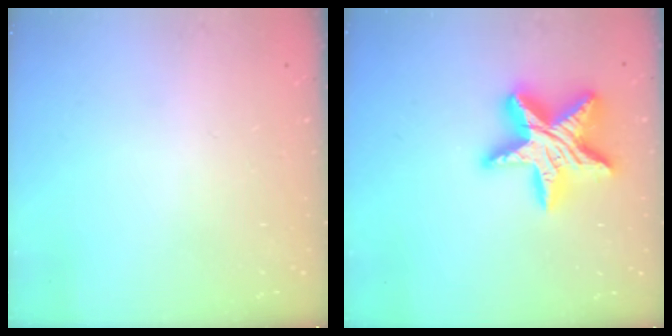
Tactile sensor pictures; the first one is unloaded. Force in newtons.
{"total": 20.5, "press": 20.5, "slide": 1.3}